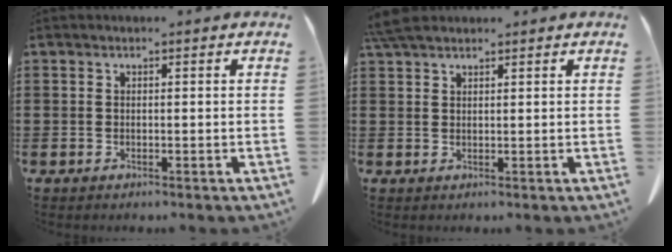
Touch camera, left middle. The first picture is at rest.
{"total": 3.7, "force": [3.0, 1.0, 2.0], "torque": [-0.048, 0.001, 0.058]}